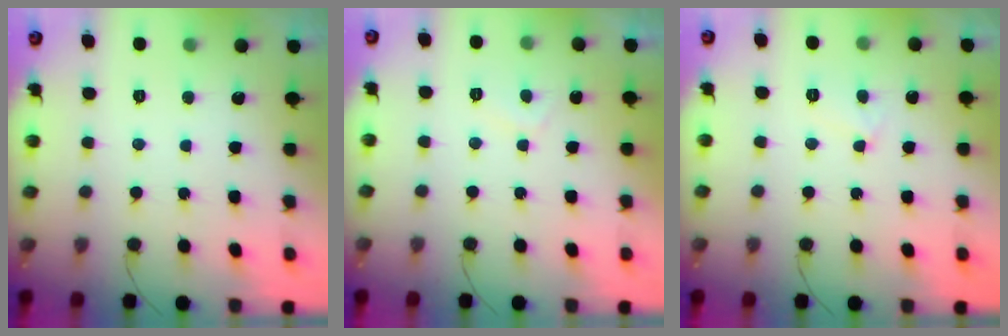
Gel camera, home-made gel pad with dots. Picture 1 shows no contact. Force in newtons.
{"total": 2.2, "press": 2.1, "slide": 0.5}
{"total": 2.8, "press": 2.8, "slide": 0.2}